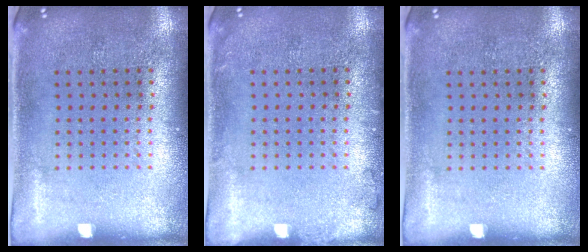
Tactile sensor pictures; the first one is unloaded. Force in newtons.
{"total": 0.8, "press": 0.7, "slide": 0.2}
{"total": 0.0}